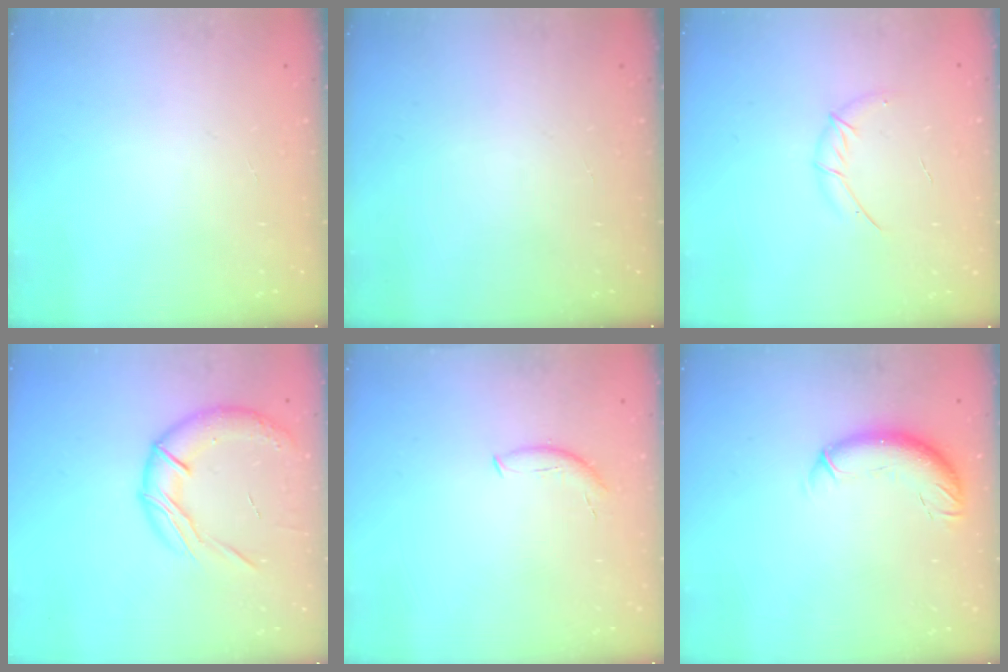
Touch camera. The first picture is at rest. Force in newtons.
{"total": 0.0}
{"total": 5.7, "press": 5.6, "slide": 1.2}
{"total": 15.2, "press": 15.0, "slide": 2.3}
{"total": 6.6, "press": 6.6, "slide": 0.6}
{"total": 9.2, "press": 9.0, "slide": 1.9}